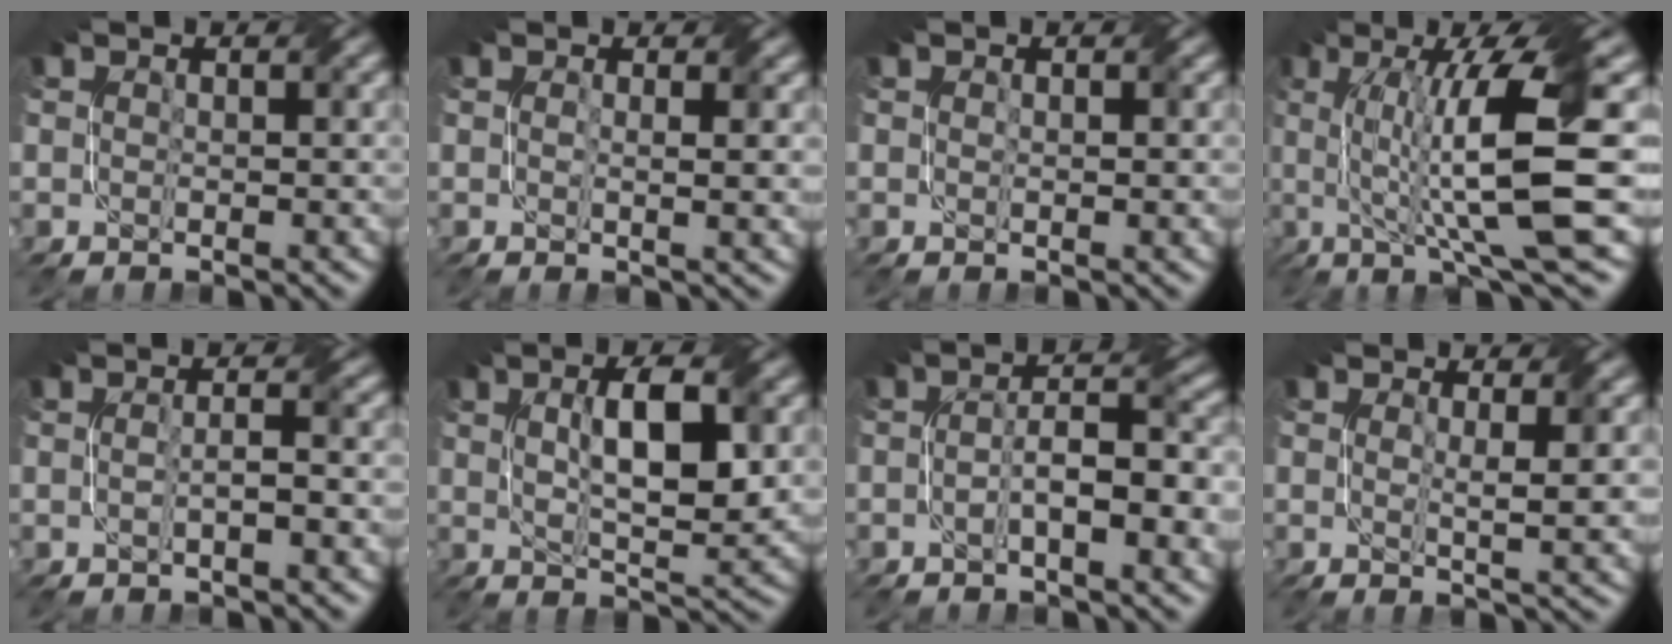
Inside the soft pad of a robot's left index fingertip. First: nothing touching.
{"total": 1.9, "force": [0.5, 0.4, 1.8], "torque": [-0.029, -0.001, 0.007]}
{"total": 1.0, "force": [0.2, 0.4, 0.9], "torque": [-0.015, -0.002, 0.006]}
{"total": 11.9, "force": [0.7, 2.3, 11.6], "torque": [-0.175, 0.002, 0.015]}
{"total": 2.3, "force": [-0.1, 0.6, 2.2], "torque": [-0.027, -0.001, -0.014]}
{"total": 7.2, "force": [1.5, 2.2, 6.7], "torque": [-0.109, 0.004, 0.026]}
{"total": 5.5, "force": [-1.2, 1.4, 5.2], "torque": [-0.087, 0.007, -0.024]}
{"total": 2.9, "force": [1.0, 0.5, 2.7], "torque": [-0.038, -0.007, 0.015]}